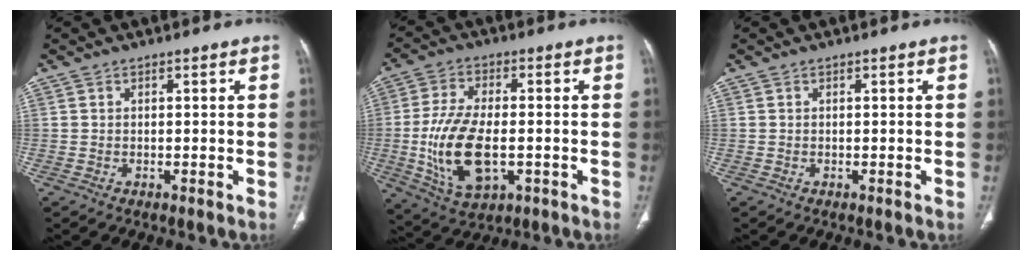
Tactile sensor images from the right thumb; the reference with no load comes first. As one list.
[{"total": 14.7, "force": [-2.5, 7.6, 12.4], "torque": [-0.243, -0.001, -0.034]}, {"total": 0.0}]